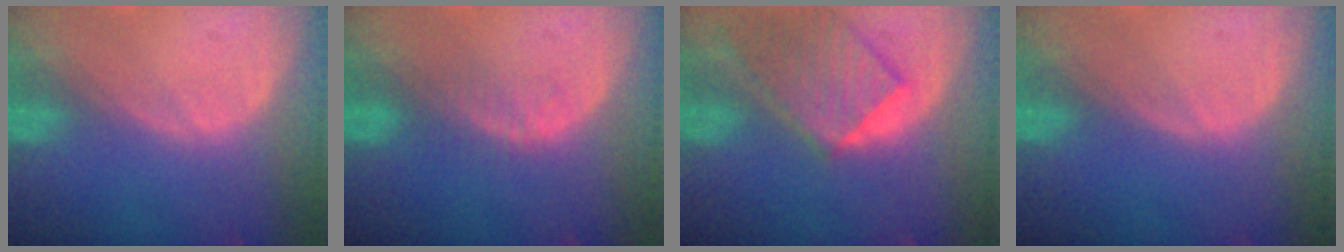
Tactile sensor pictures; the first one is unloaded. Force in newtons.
{"total": 2.3, "press": 2.3, "slide": 0.3}
{"total": 8.6, "press": 7.8, "slide": 3.7}
{"total": 0.0}